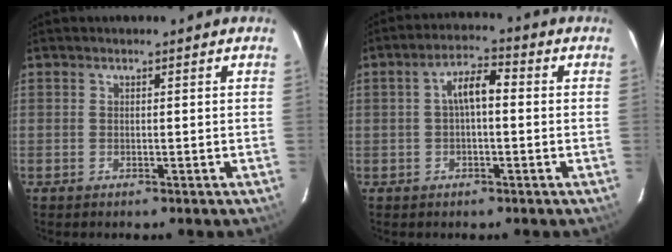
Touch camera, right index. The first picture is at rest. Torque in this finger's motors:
{"motor_torque": [0.37, -0.16, 0.30, 0.07]}